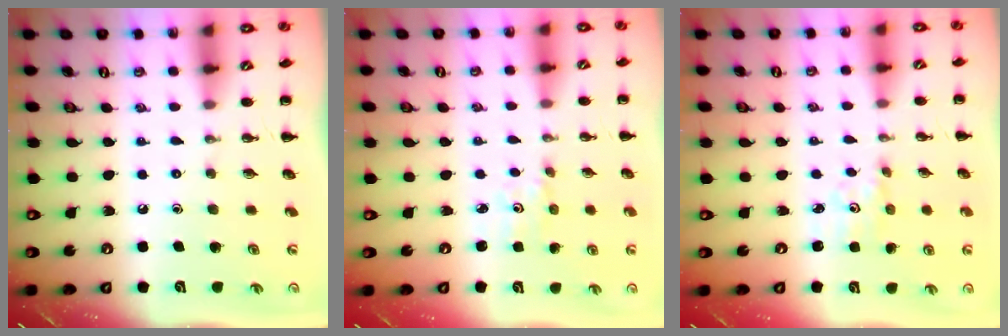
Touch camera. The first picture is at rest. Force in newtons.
{"total": 1.1, "press": 1.0, "slide": 0.3}
{"total": 1.9, "press": 1.9, "slide": 0.5}